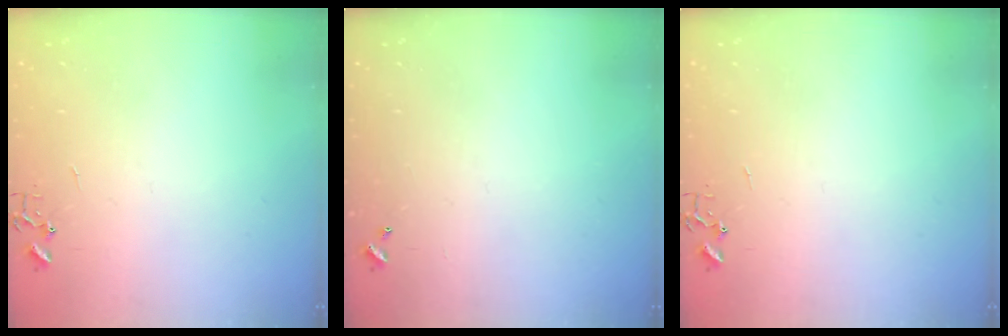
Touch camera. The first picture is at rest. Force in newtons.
{"total": 0.0}
{"total": 0.0}